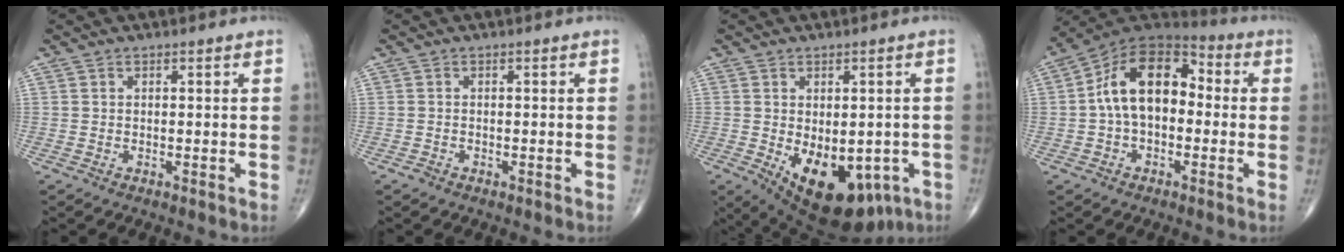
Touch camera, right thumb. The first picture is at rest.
{"total": 0.7, "force": [-0.5, 0.5, 0.2], "torque": [-0.006, 0.001, -0.012]}
{"total": 16.9, "force": [-5.6, 9.8, 12.6], "torque": [-0.165, -0.009, -0.055]}
{"total": 14.9, "force": [0.1, 9.4, 11.5], "torque": [-0.169, 0.047, -0.013]}